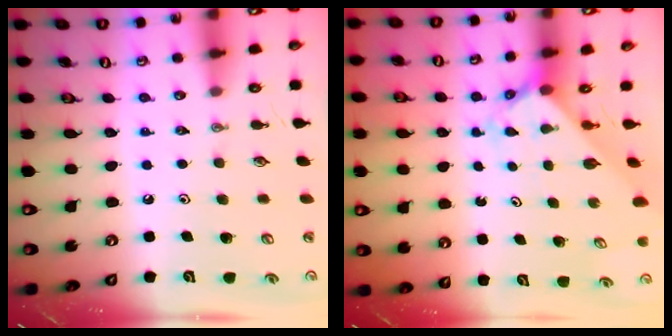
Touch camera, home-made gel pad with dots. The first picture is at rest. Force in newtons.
{"total": 2.1, "press": 2.1, "slide": 0.1}